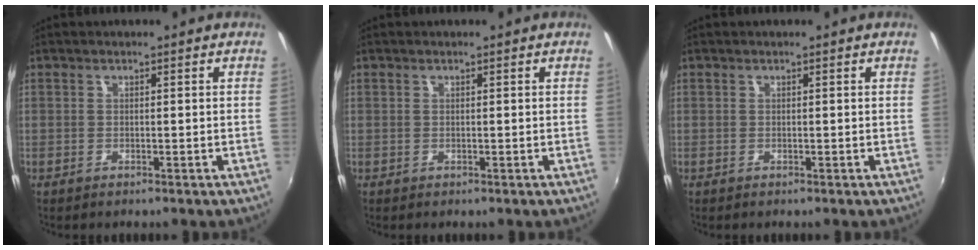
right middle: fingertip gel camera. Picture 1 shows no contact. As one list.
[{"total": 0.0}, {"total": 0.0}]